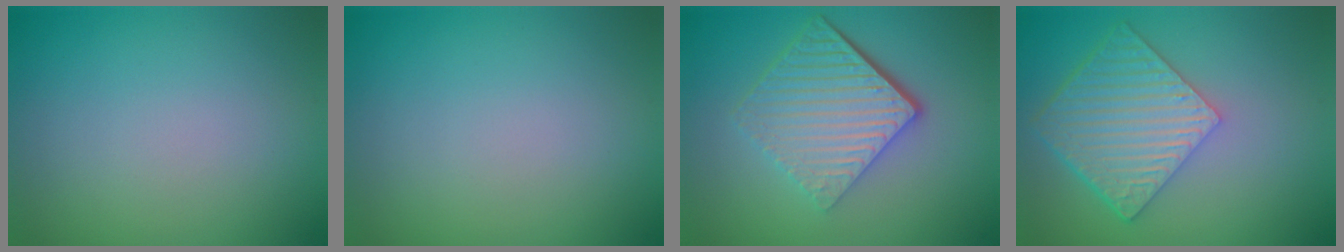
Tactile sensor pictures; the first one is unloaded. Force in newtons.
{"total": 0.0}
{"total": 6.8, "press": 4.4, "slide": 5.2}
{"total": 6.9, "press": 4.9, "slide": 4.8}